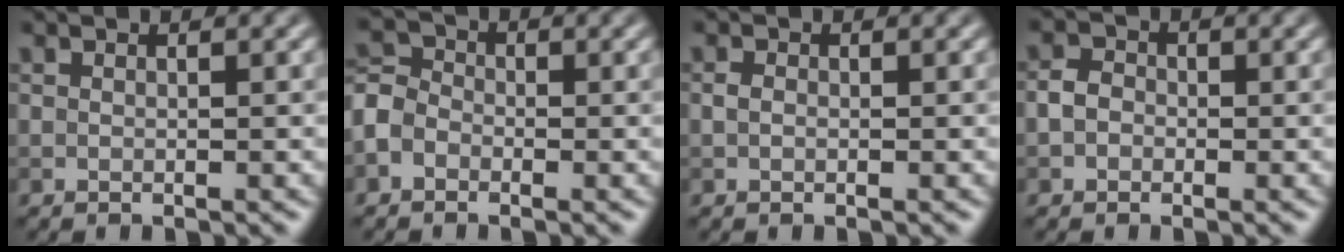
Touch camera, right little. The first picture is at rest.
{"total": 2.9, "force": [-1.3, 2.3, 1.2], "torque": [-0.028, 0.006, -0.037]}
{"total": 0.7, "force": [0.0, 0.5, 0.5], "torque": [-0.012, 0.000, -0.001]}
{"total": 1.8, "force": [-0.5, 1.5, 0.8], "torque": [-0.012, 0.001, -0.016]}